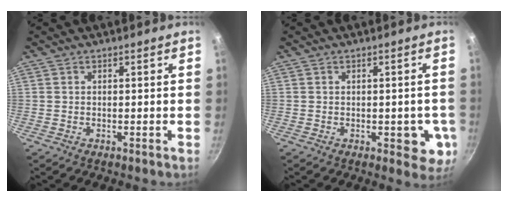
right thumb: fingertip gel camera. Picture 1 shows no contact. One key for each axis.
{"total": 6.2, "fx": -1.2, "fy": 3.4, "fz": 5.0, "tx": -0.028, "ty": -0.002, "tz": -0.014}